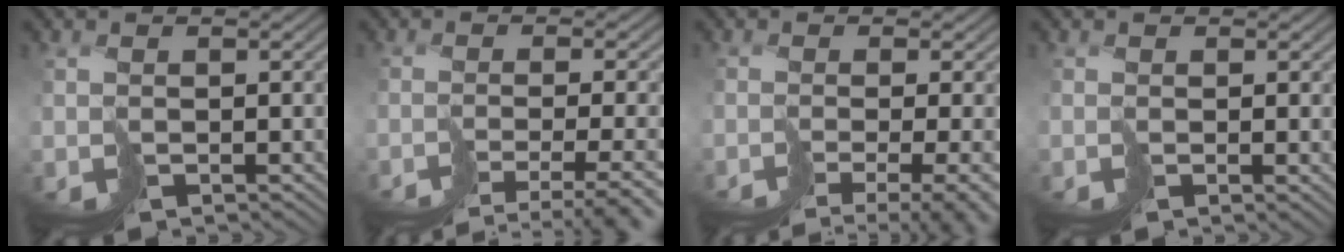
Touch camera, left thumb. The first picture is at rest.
{"total": 6.5, "force": [-5.2, 0.9, 3.8], "torque": [-0.047, -0.011, -0.056]}
{"total": 7.6, "force": [-4.9, 2.1, 5.5], "torque": [-0.061, -0.015, -0.028]}
{"total": 1.1, "force": [0.3, 0.2, 1.0], "torque": [-0.015, -0.003, 0.006]}